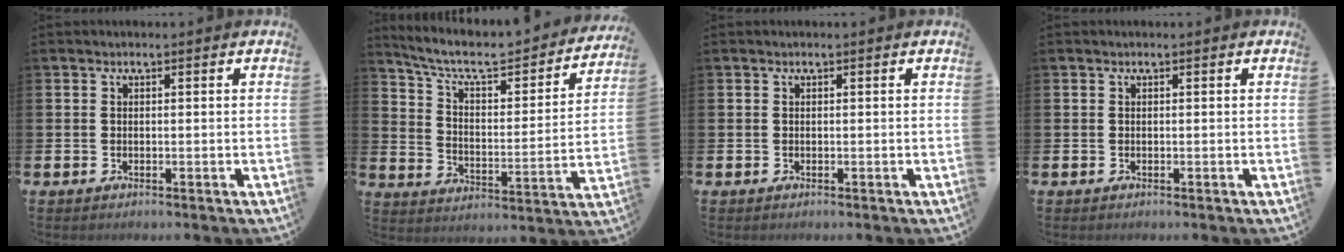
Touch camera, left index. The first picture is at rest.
{"total": 7.6, "force": [6.4, 2.3, 3.4], "torque": [-0.096, -0.044, 0.105]}
{"total": 0.0}
{"total": 0.0}